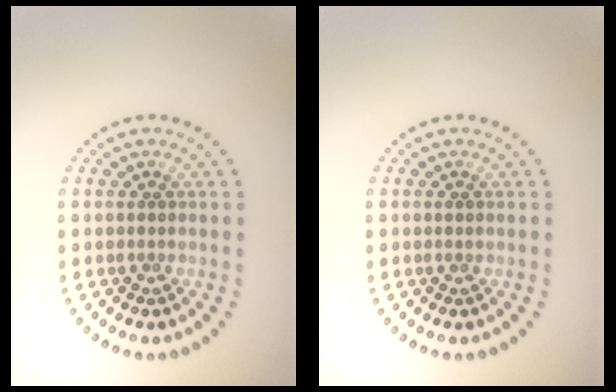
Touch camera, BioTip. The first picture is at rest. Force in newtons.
{"total": 0.6, "press": 0.6, "slide": 0.1}